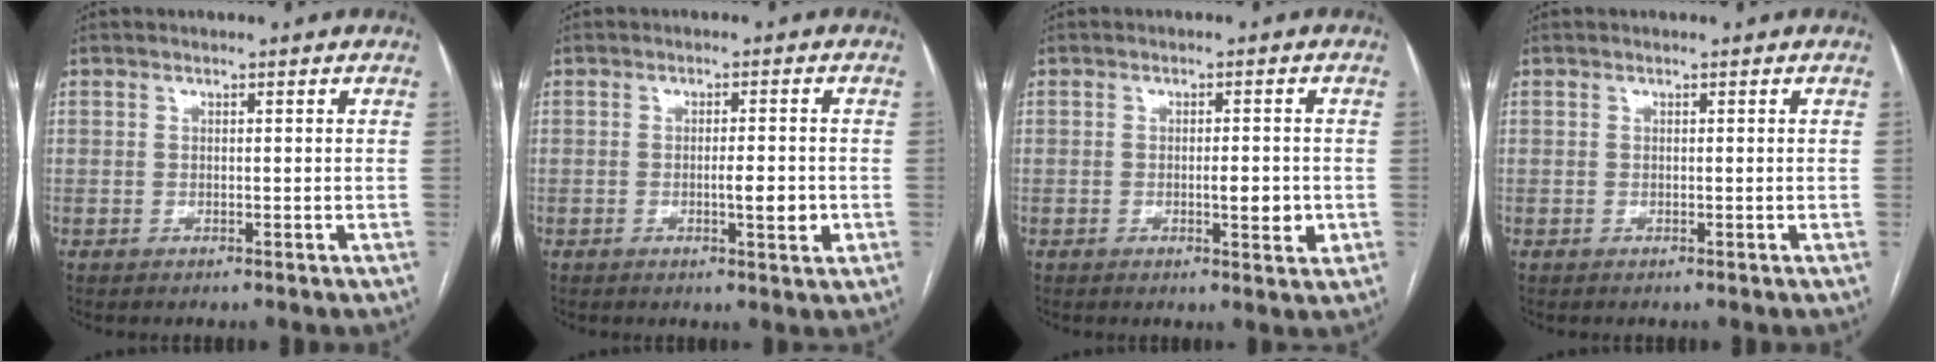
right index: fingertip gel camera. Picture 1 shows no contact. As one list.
[{"total": 3.8, "force": [-0.8, 0.7, 3.6], "torque": [-0.057, -0.002, -0.009]}, {"total": 3.8, "force": [-0.7, 1.1, 3.5], "torque": [-0.052, -0.002, -0.007]}, {"total": 0.0}]